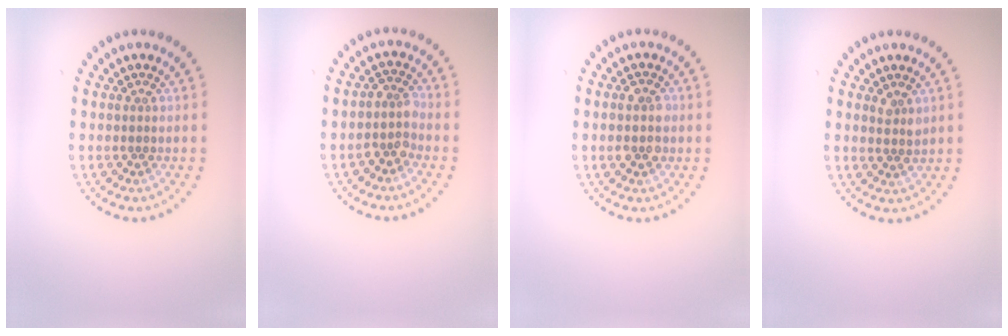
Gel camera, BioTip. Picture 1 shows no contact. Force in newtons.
{"total": 2.0, "press": 1.6, "slide": 1.2}
{"total": 2.6, "press": 2.6, "slide": 0.2}
{"total": 1.2, "press": 1.1, "slide": 0.5}